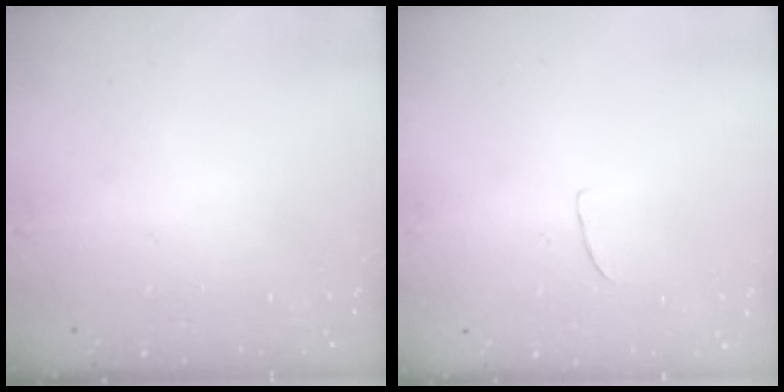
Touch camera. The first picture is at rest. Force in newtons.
{"total": 3.7, "press": 3.7, "slide": 0.3}